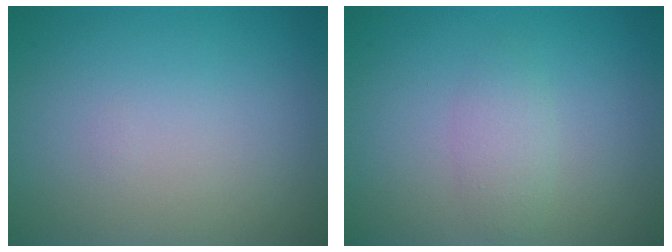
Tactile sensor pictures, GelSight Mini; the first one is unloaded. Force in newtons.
{"total": 1.5, "press": 1.5, "slide": 0.0}